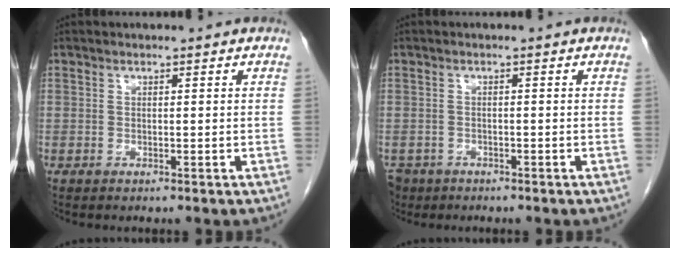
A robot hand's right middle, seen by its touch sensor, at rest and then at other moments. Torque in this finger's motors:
{"motor_torque": [0.45, -0.31, 0.10, 0.01]}